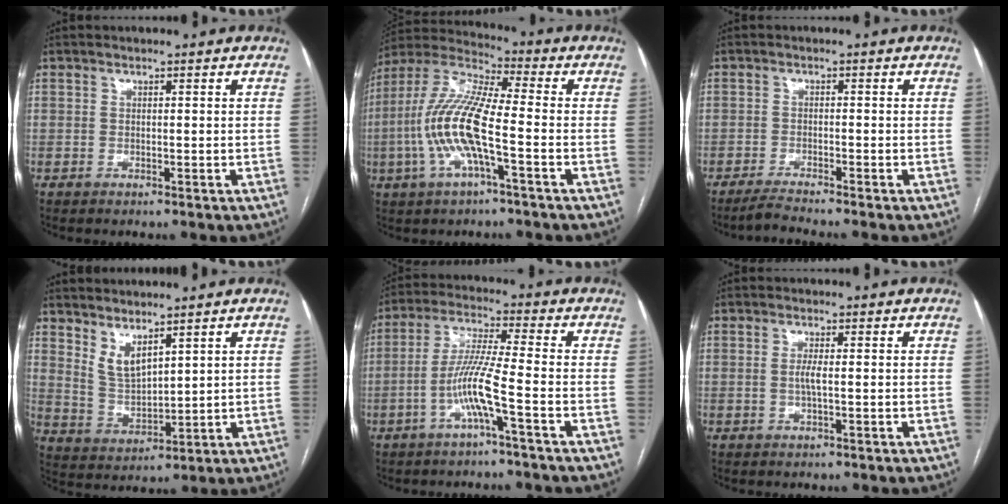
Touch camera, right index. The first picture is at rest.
{"total": 13.5, "force": [-3.1, 2.4, 12.9], "torque": [-0.283, 0.008, -0.065]}
{"total": 3.0, "force": [-2.7, -1.1, 0.7], "torque": [-0.026, -0.017, -0.054]}
{"total": 5.2, "force": [3.9, 1.6, 3.1], "torque": [-0.070, -0.015, 0.089]}
{"total": 5.6, "force": [-2.3, -0.7, 5.0], "torque": [-0.105, 0.007, -0.047]}
{"total": 1.7, "force": [-0.1, -0.1, 1.7], "torque": [-0.039, -0.003, -0.002]}